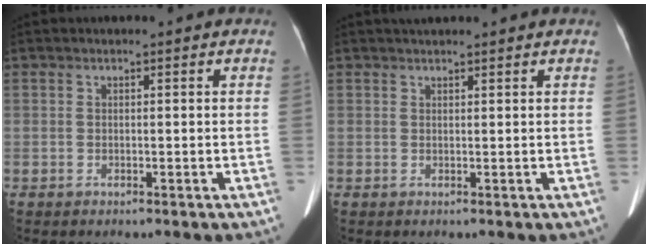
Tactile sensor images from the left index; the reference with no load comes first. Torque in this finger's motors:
{"motor_torque": [-1.12, 1.02, -0.74, -0.05]}